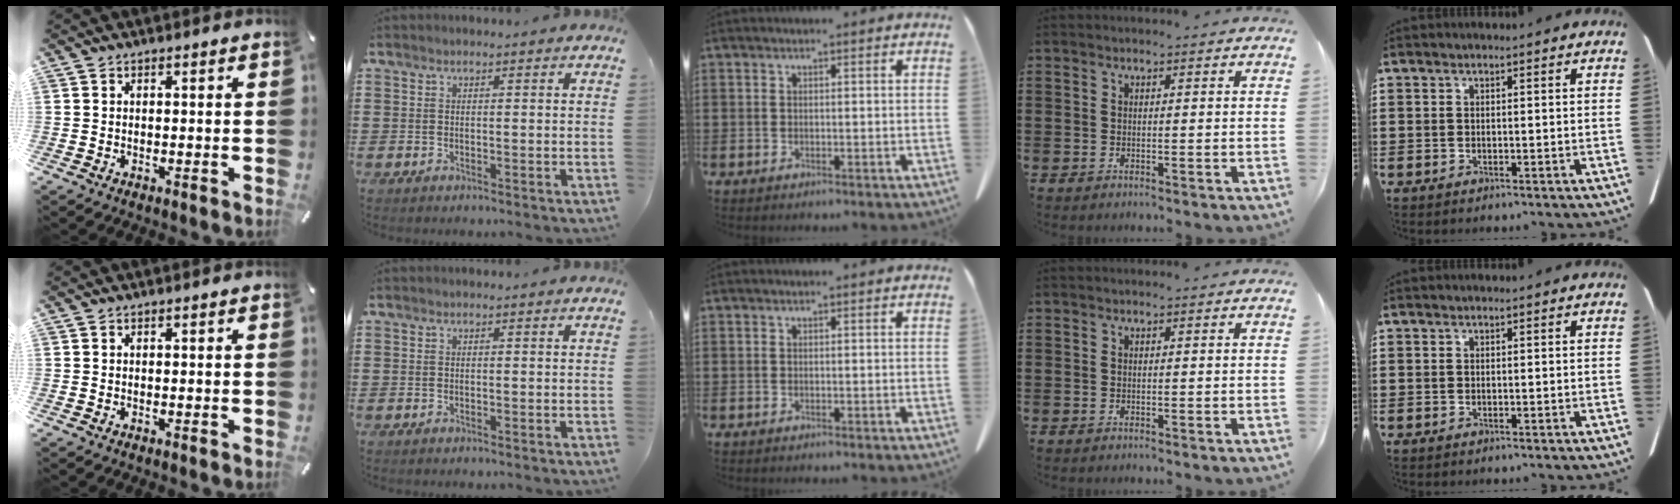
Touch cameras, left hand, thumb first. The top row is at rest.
{}